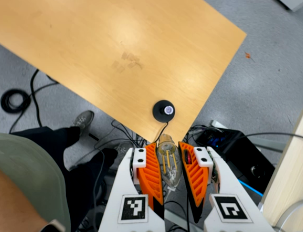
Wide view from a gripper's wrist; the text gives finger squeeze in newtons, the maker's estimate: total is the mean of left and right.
{"total": 21.8, "left": 23.2, "right": 20.3}